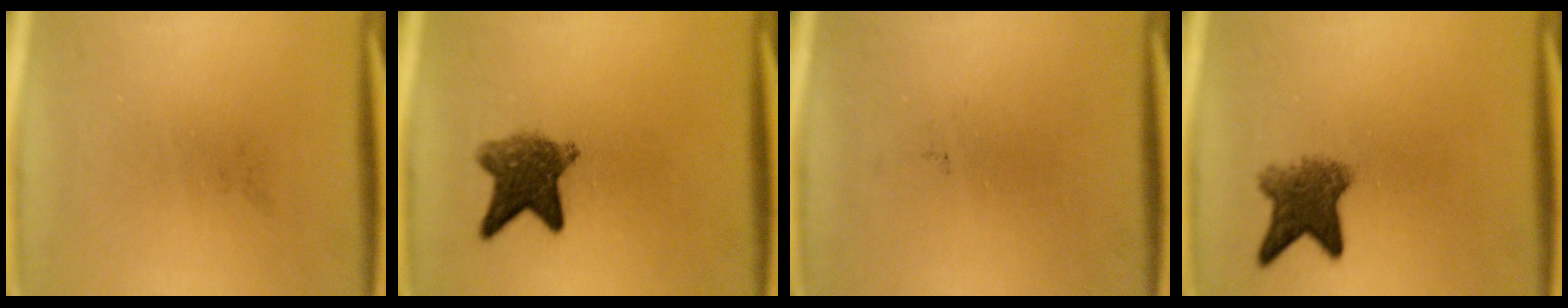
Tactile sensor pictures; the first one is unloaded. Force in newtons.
{"total": 7.0}
{"total": 0.0}
{"total": 6.0}